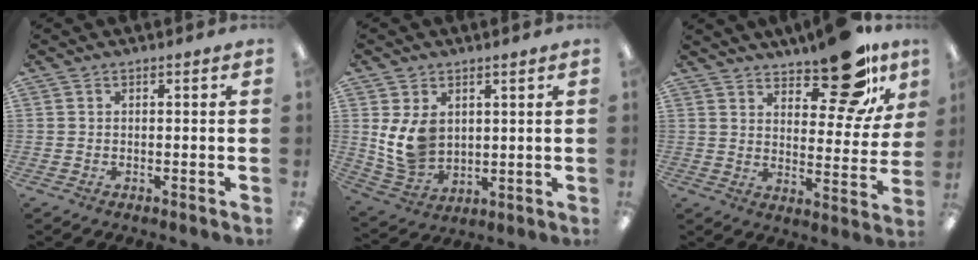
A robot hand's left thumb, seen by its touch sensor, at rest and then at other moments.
{"total": 9.3, "force": [2.7, 7.2, 5.2], "torque": [-0.119, -0.009, 0.055]}
{"total": 15.9, "force": [11.7, 6.2, 8.8], "torque": [-0.111, -0.075, 0.196]}